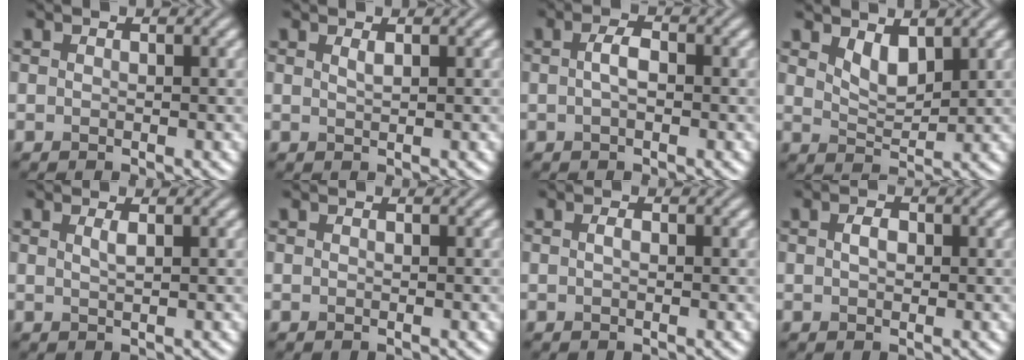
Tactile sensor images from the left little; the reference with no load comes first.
{"total": 0.7, "force": [0.5, 0.2, 0.5], "torque": [-0.007, 0.000, 0.008]}
{"total": 1.8, "force": [-0.1, 0.8, 1.6], "torque": [-0.033, 0.004, -0.004]}
{"total": 2.5, "force": [1.6, 1.1, 1.6], "torque": [-0.034, -0.009, 0.033]}
{"total": 1.1, "force": [0.5, 0.3, 0.9], "torque": [-0.013, 0.003, 0.006]}
{"total": 0.0}
{"total": 0.6, "force": [0.0, 0.3, 0.5], "torque": [-0.014, 0.001, 0.000]}
{"total": 1.4, "force": [0.1, 0.9, 1.0], "torque": [-0.022, 0.002, 0.001]}